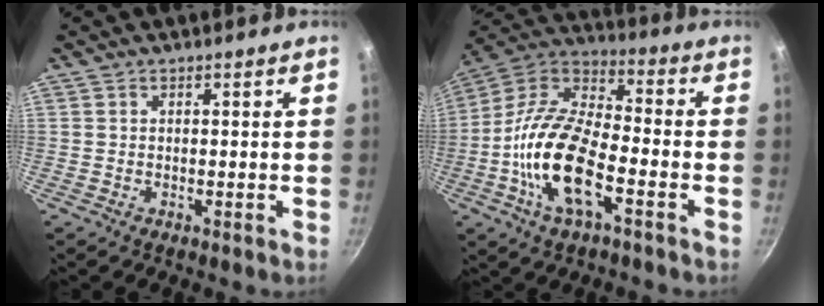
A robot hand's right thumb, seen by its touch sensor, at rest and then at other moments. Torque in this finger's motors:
{"motor_torque": [0.05, 1.35, 1.86, -0.90, 0.25]}